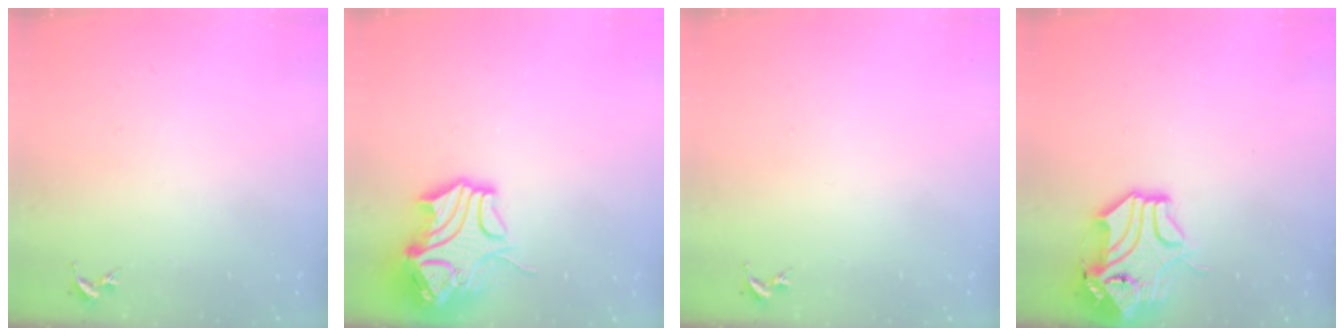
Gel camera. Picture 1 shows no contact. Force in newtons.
{"total": 14.6, "press": 14.5, "slide": 2.1}
{"total": 0.0}
{"total": 13.7, "press": 13.5, "slide": 1.8}